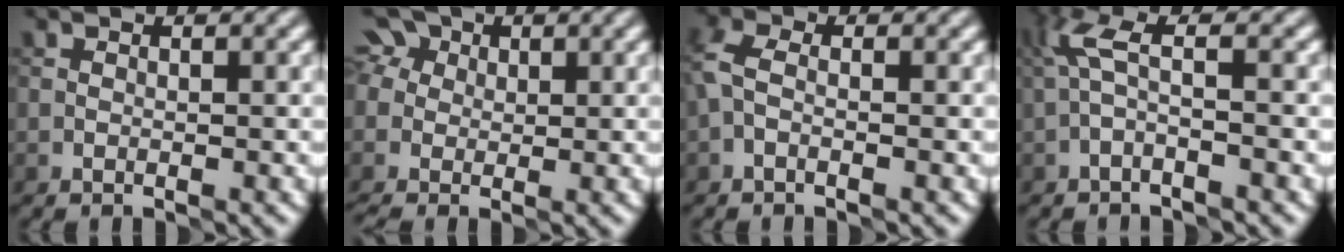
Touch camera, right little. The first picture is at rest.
{"total": 3.9, "force": [0.4, 3.3, 2.1], "torque": [-0.045, 0.023, 0.001]}
{"total": 2.2, "force": [-0.2, 1.3, 1.7], "torque": [-0.043, 0.010, -0.011]}
{"total": 2.5, "force": [-0.3, 0.5, 2.4], "torque": [-0.057, 0.016, -0.013]}